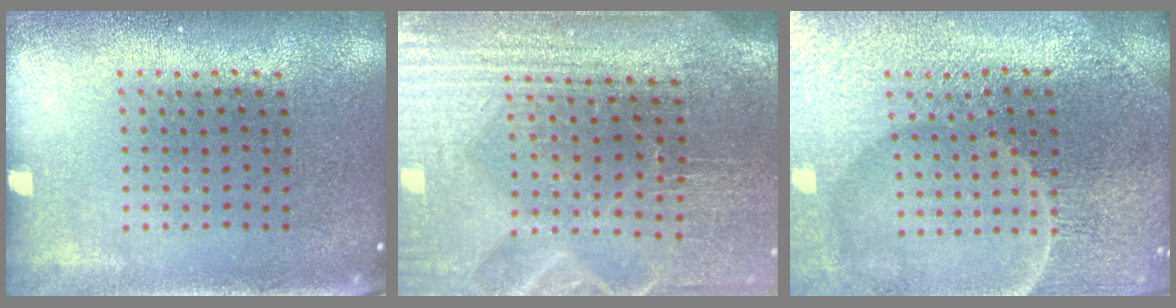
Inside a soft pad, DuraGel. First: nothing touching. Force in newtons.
{"total": 4.2, "press": 3.9, "slide": 1.5}
{"total": 5.7, "press": 5.3, "slide": 2.2}